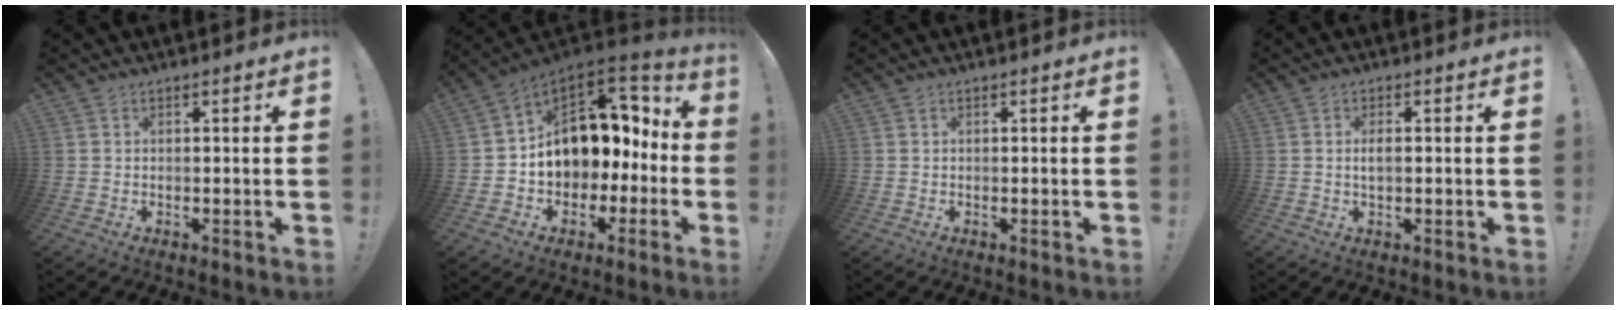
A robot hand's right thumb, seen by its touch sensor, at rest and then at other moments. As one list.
[{"total": 14.2, "force": [3.6, 10.7, 8.7], "torque": [-0.127, -0.026, 0.083]}, {"total": 0.0}, {"total": 2.1, "force": [-0.1, 0.7, 2.0], "torque": [-0.034, 0.003, -0.004]}]